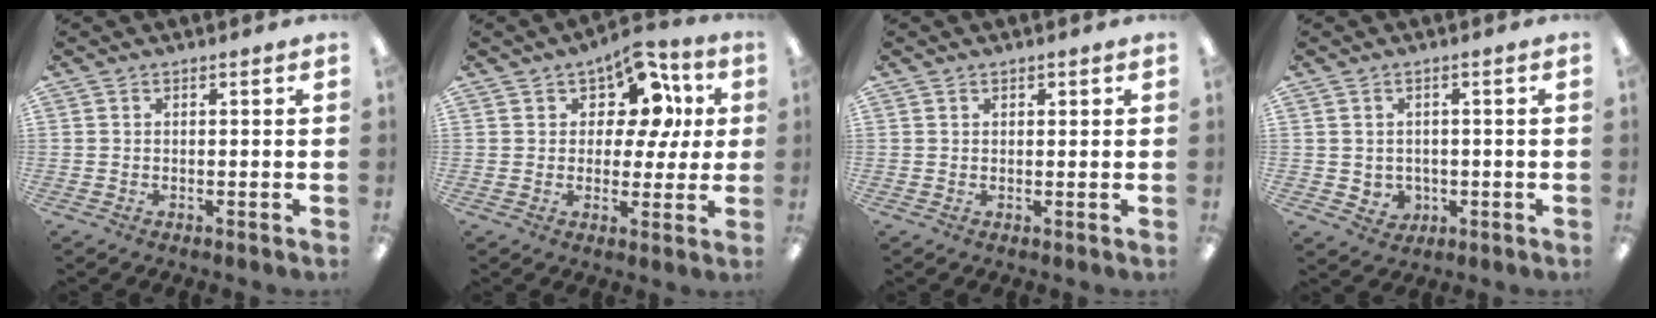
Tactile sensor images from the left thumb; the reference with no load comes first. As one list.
[{"total": 12.1, "force": [6.1, 7.8, 7.0], "torque": [-0.104, -0.024, 0.109]}, {"total": 1.0, "force": [0.9, 0.6, 0.2], "torque": [-0.005, 0.001, 0.016]}, {"total": 3.0, "force": [0.8, 2.8, 0.5], "torque": [-0.008, -0.005, 0.015]}]